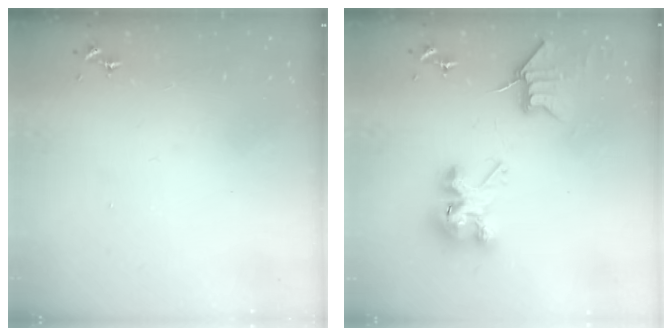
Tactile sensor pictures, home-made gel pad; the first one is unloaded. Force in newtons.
{"total": 8.1, "press": 8.1, "slide": 0.4}